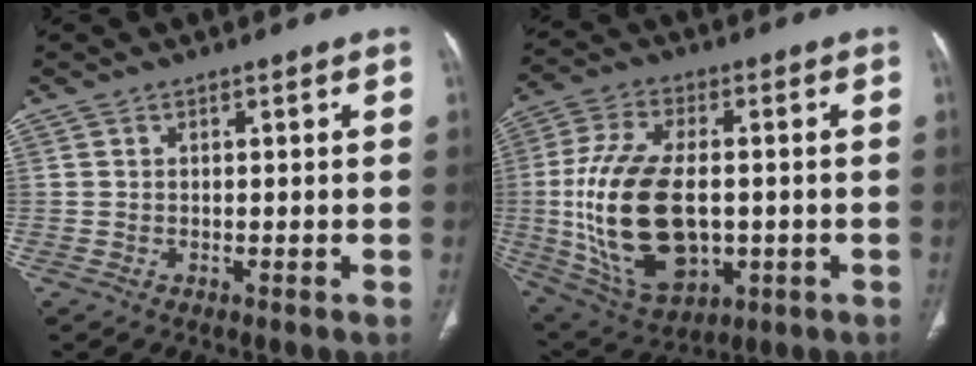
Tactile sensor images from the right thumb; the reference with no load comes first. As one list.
[{"total": 21.5, "force": [-1.5, 12.3, 17.6], "torque": [-0.344, -0.003, -0.006]}]